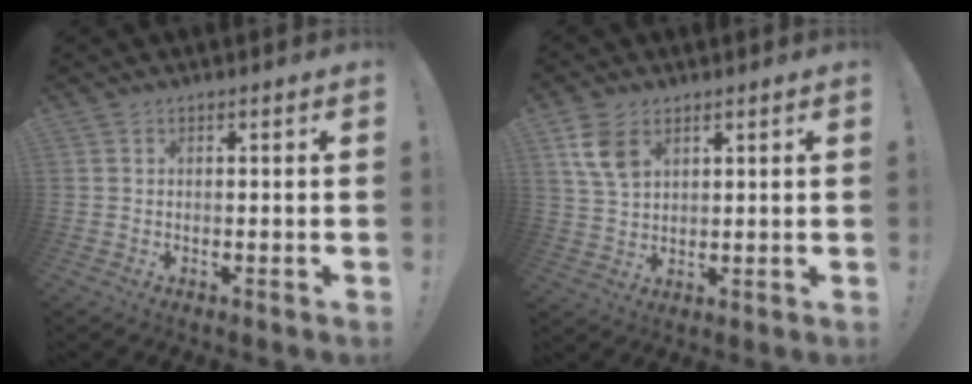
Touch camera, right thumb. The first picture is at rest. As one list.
[{"total": 8.2, "force": [3.9, 5.2, 5.0], "torque": [-0.086, -0.011, 0.076]}]